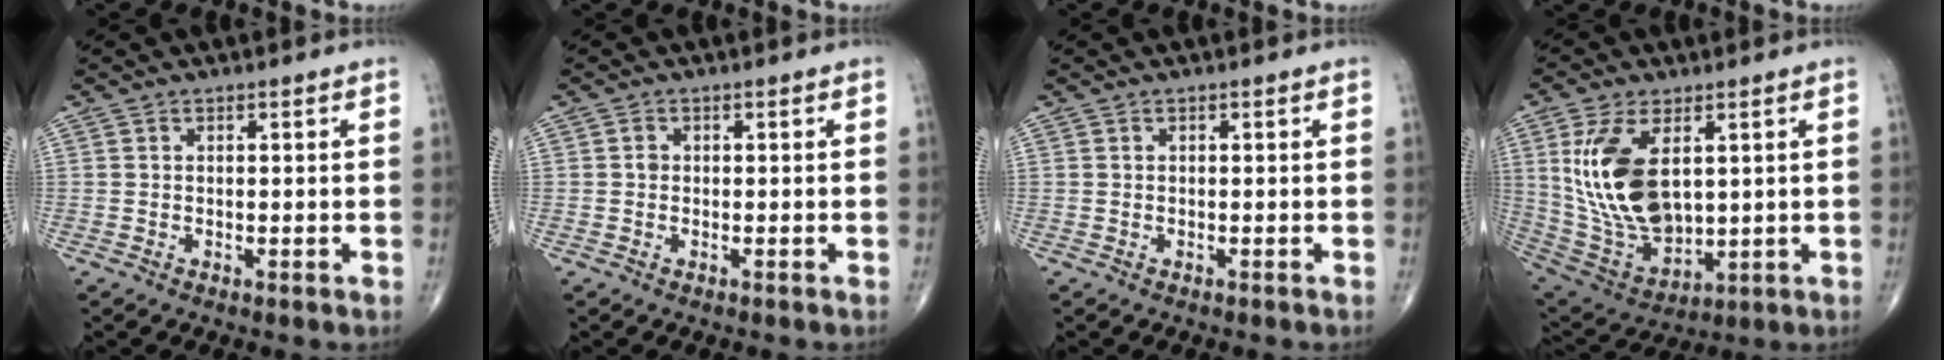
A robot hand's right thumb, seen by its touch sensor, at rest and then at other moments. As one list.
[{"total": 1.1, "force": [0.0, 0.9, 0.6], "torque": [-0.005, 0.003, -0.002]}, {"total": 0.0}, {"total": 17.8, "force": [3.9, 9.7, 14.4], "torque": [-0.272, -0.023, 0.092]}]